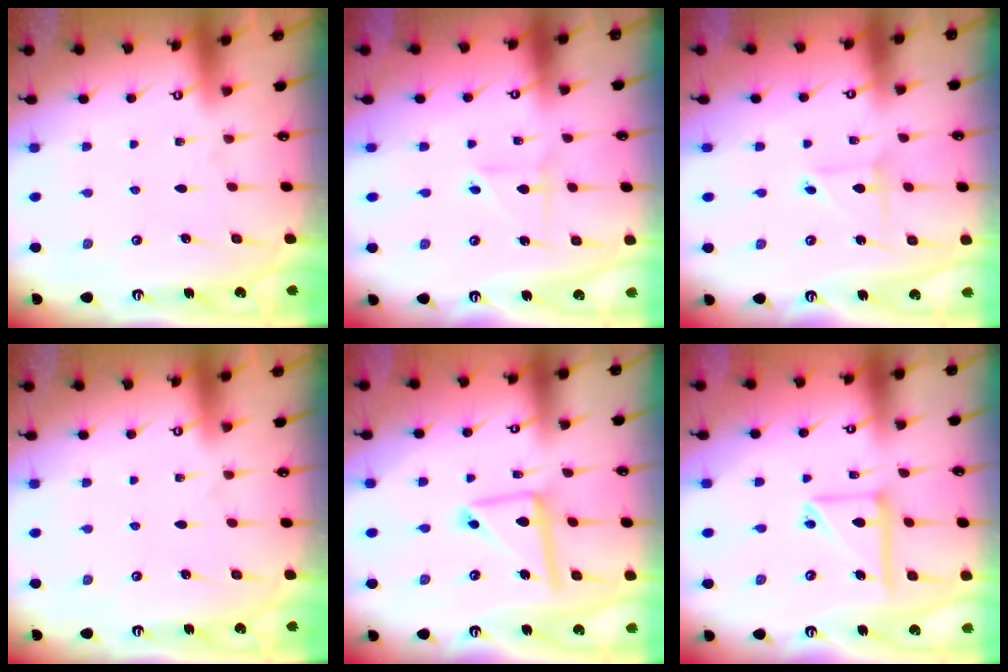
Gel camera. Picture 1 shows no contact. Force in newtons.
{"total": 2.1, "press": 2.1, "slide": 0.6}
{"total": 3.0, "press": 3.0, "slide": 0.3}
{"total": 0.0}
{"total": 11.5, "press": 11.4, "slide": 1.2}
{"total": 11.6, "press": 11.6, "slide": 1.2}